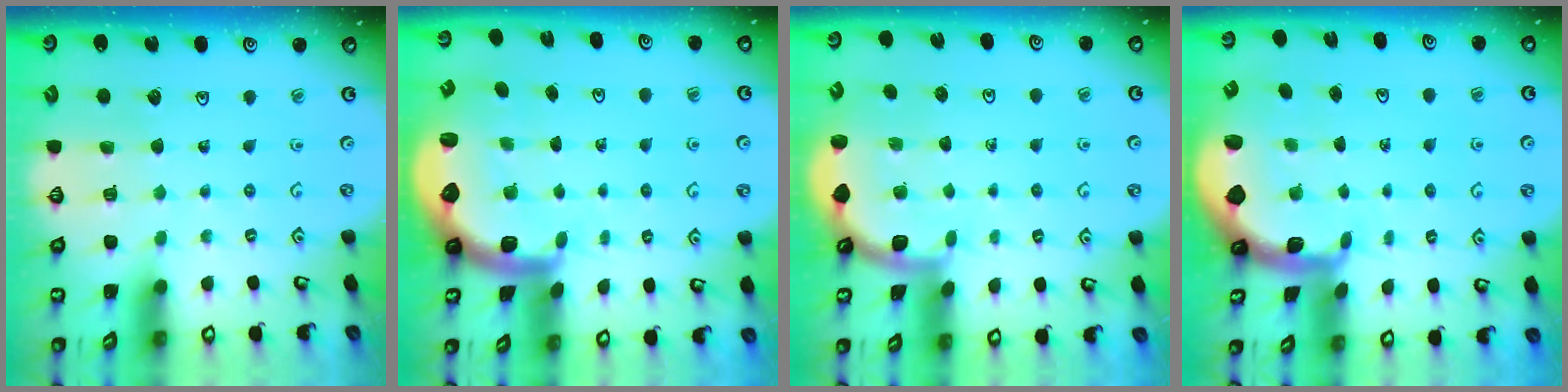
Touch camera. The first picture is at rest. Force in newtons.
{"total": 2.9, "press": 2.6, "slide": 1.4}
{"total": 1.9, "press": 1.9, "slide": 0.0}
{"total": 1.6, "press": 1.5, "slide": 0.4}